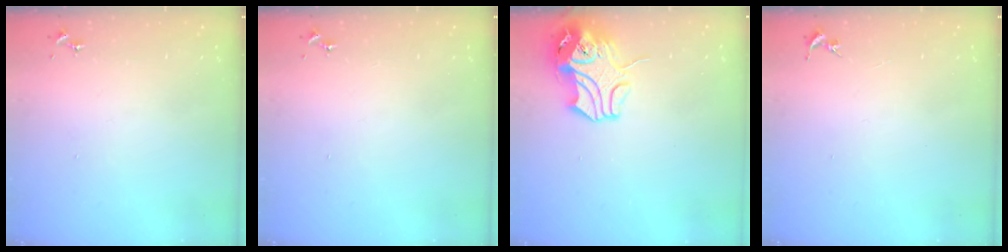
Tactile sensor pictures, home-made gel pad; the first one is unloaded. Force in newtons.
{"total": 0.0}
{"total": 12.3, "press": 12.2, "slide": 1.9}
{"total": 0.0}